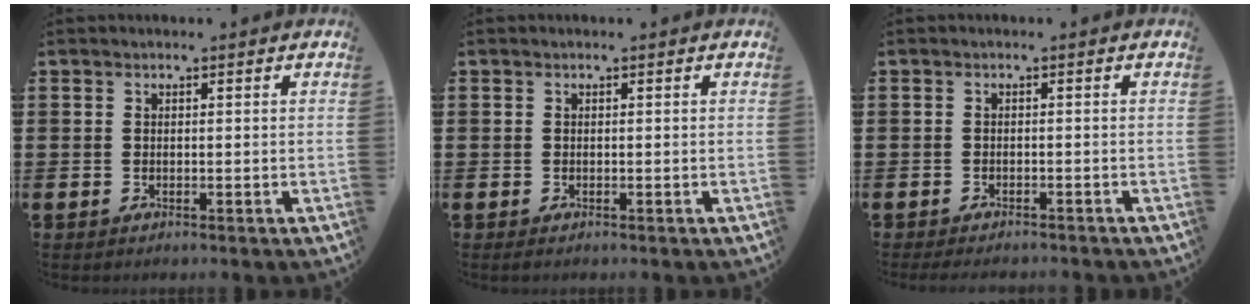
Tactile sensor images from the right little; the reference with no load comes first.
{"total": 0.0}
{"total": 0.9, "force": [-0.8, 0.0, 0.2], "torque": [-0.005, -0.002, -0.016]}